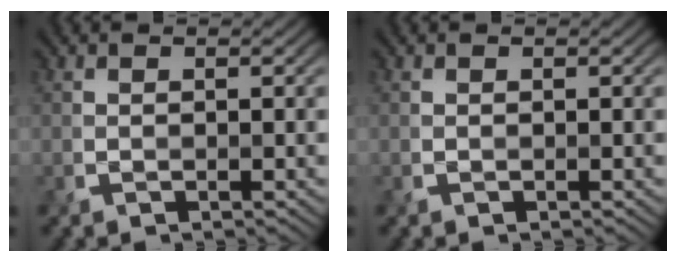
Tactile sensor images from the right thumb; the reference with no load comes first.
{"total": 0.0}